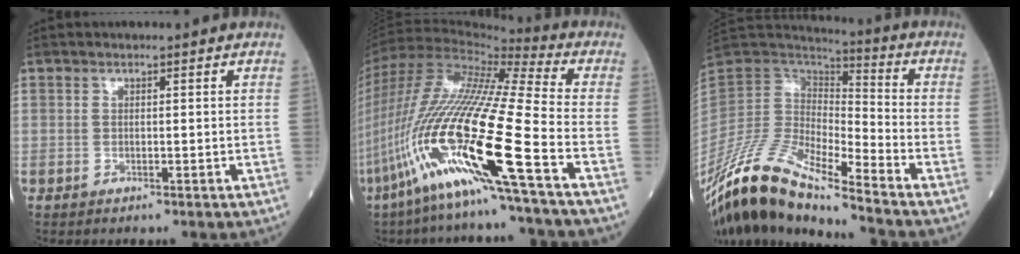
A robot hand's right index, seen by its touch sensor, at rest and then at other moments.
{"total": 24.8, "force": [-10.8, 0.2, 22.4], "torque": [-0.482, -0.053, -0.211]}
{"total": 19.0, "force": [-14.6, 2.6, 11.8], "torque": [-0.251, -0.007, -0.279]}